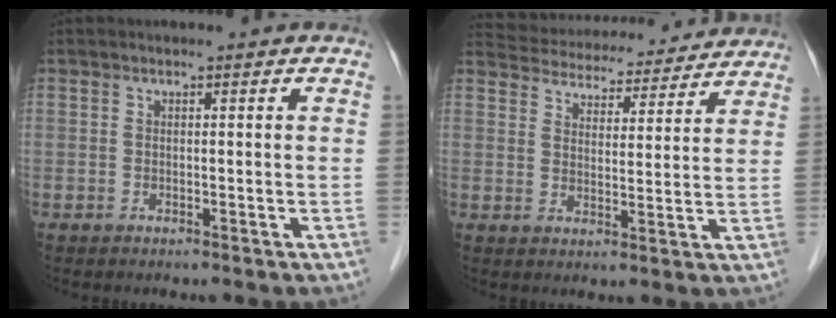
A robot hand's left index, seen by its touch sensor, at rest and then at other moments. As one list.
[{"total": 20.7, "force": [19.3, 5.5, 5.0], "torque": [-0.081, 0.018, 0.256]}]